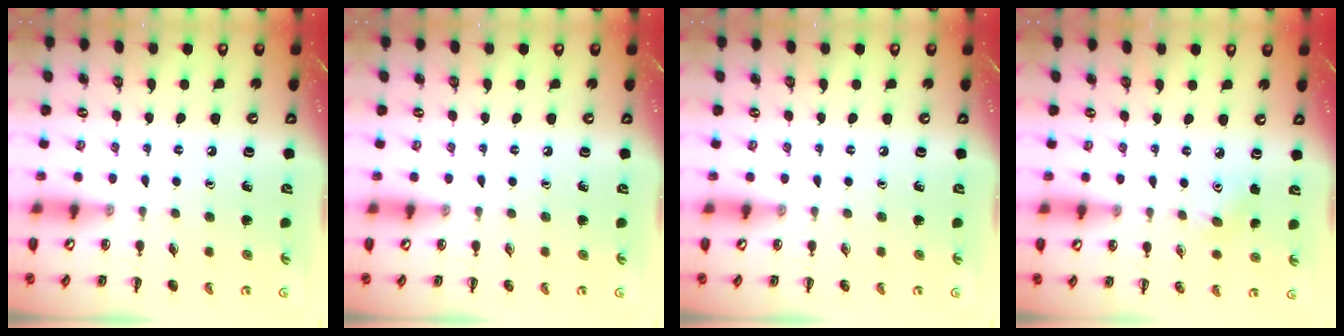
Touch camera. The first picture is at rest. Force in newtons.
{"total": 0.0}
{"total": 0.0}
{"total": 4.9, "press": 4.7, "slide": 1.4}